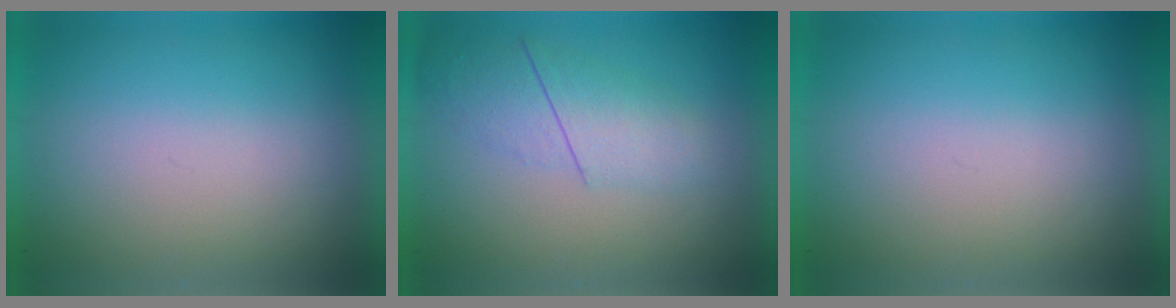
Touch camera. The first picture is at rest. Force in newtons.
{"total": 2.3}
{"total": 0.0}